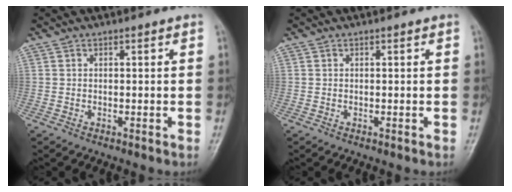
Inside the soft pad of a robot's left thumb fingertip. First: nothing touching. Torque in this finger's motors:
{"motor_torque": [0.00, 0.00, 0.00, 0.00, 0.00]}